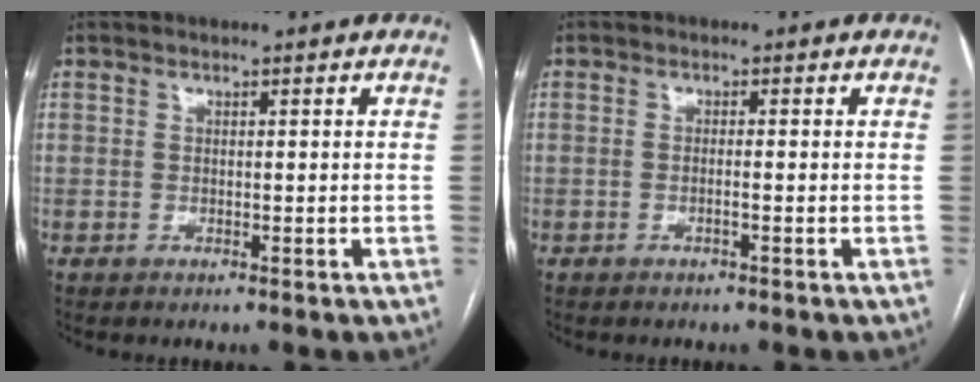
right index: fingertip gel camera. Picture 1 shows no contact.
{"total": 0.9, "force": [-0.4, -0.1, 0.8], "torque": [-0.014, 0.001, -0.008]}